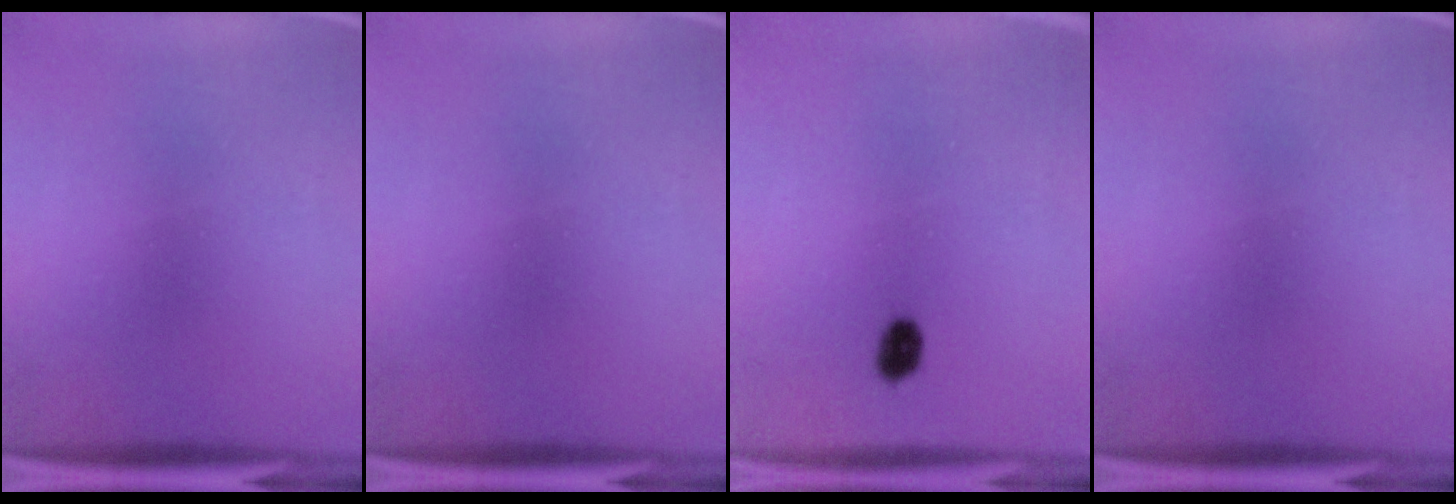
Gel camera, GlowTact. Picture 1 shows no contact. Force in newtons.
{"total": 0.0}
{"total": 2.8}
{"total": 0.0}